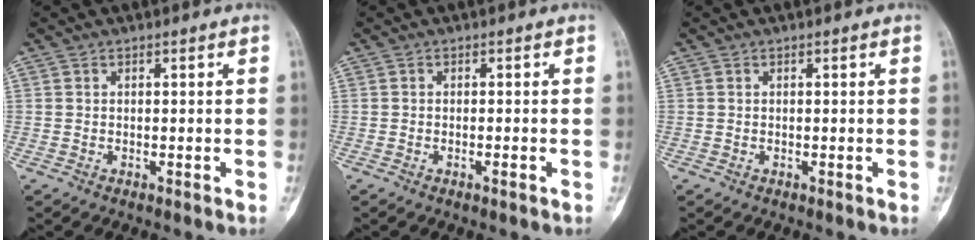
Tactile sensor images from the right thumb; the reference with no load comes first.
{"total": 1.0, "force": [-0.5, 0.1, 0.8], "torque": [-0.014, 0.002, -0.006]}
{"total": 0.0}